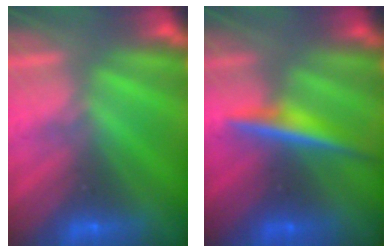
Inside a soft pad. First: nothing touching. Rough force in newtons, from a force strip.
{"total": 4.2}